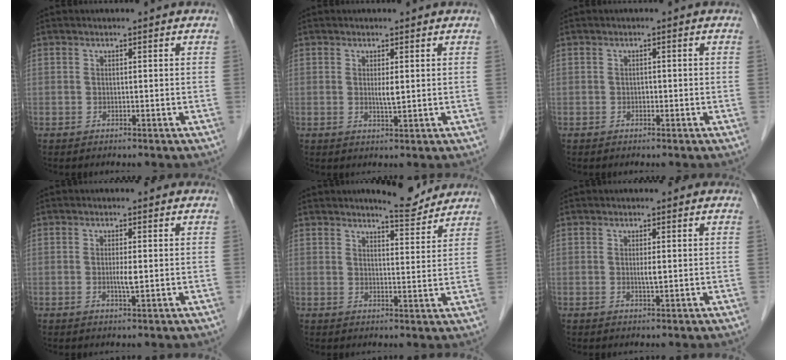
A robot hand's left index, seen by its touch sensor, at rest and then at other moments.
{"total": 1.6, "force": [0.2, 0.2, 1.6], "torque": [-0.031, -0.007, 0.006]}
{"total": 0.6, "force": [-0.4, 0.4, 0.3], "torque": [-0.002, 0.000, -0.008]}
{"total": 1.9, "force": [-0.2, 0.2, 1.8], "torque": [-0.037, -0.006, -0.003]}
{"total": 5.6, "force": [5.4, 0.9, 1.4], "torque": [-0.024, -0.015, 0.071]}
{"total": 1.1, "force": [0.0, 0.1, 1.1], "torque": [-0.026, -0.005, 0.001]}